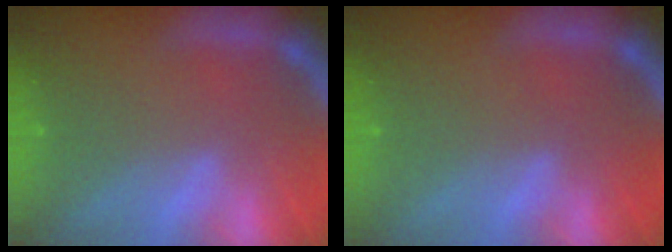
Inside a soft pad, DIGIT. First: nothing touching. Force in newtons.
{"total": 0.0}